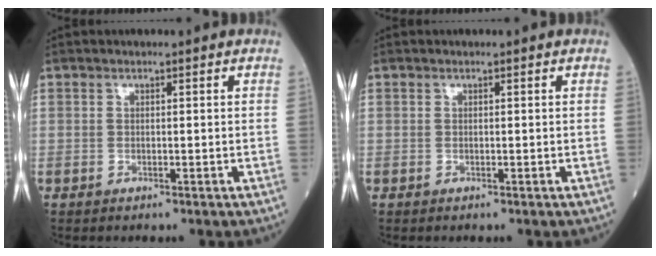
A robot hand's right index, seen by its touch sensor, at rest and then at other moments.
{"total": 0.0}